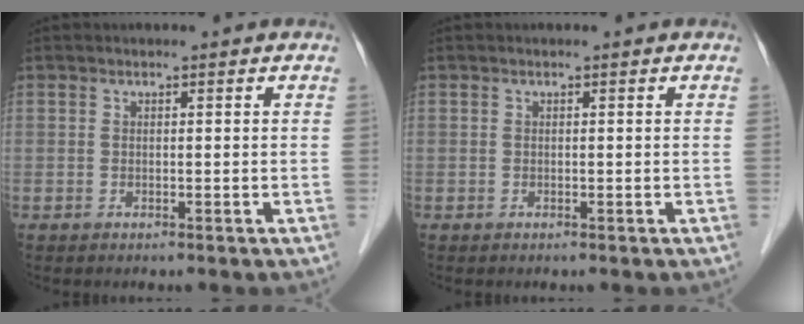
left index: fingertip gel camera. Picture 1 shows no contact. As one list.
[{"total": 0.0}]